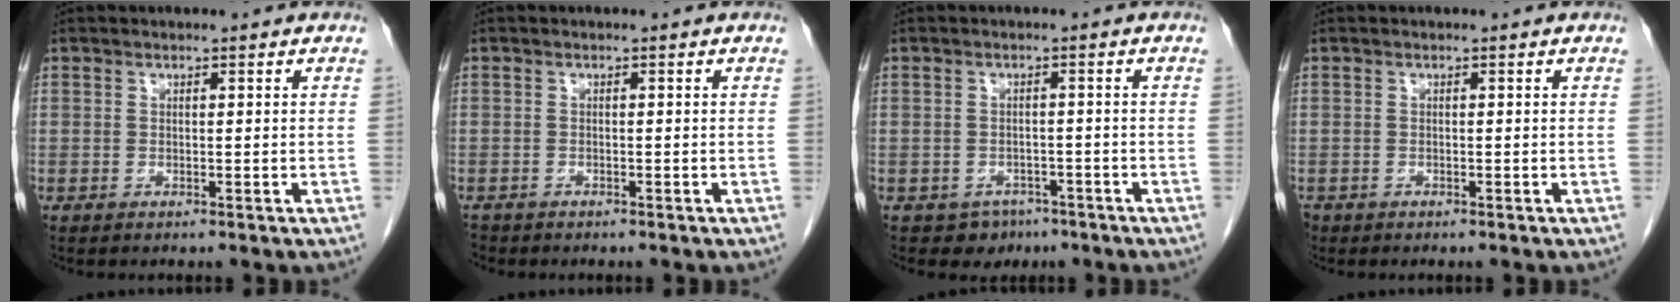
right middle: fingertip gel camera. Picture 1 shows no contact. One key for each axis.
{"total": 1.7, "fx": -1.4, "fy": 0.8, "fz": 0.4, "tx": -0.008, "ty": -0.002, "tz": -0.021}
{"total": 3.5, "fx": -2.3, "fy": 2.6, "fz": 0.4, "tx": -0.006, "ty": 0.009, "tz": -0.028}
{"total": 1.1, "fx": -0.7, "fy": 0.7, "fz": 0.2, "tx": -0.007, "ty": 0.001, "tz": -0.012}